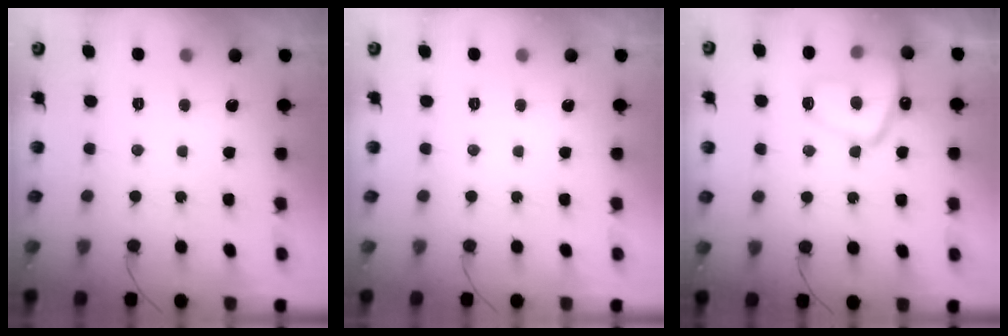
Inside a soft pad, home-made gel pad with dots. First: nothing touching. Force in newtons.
{"total": 0.0}
{"total": 11.6, "press": 11.5, "slide": 1.4}